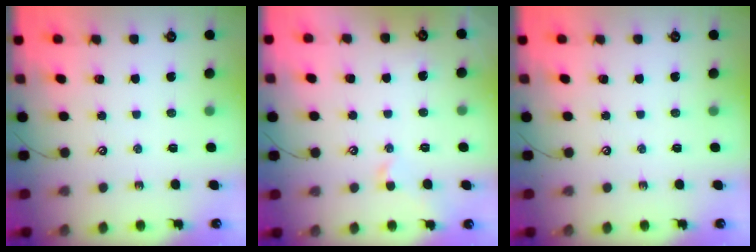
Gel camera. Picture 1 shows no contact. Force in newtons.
{"total": 0.0}
{"total": 0.0}